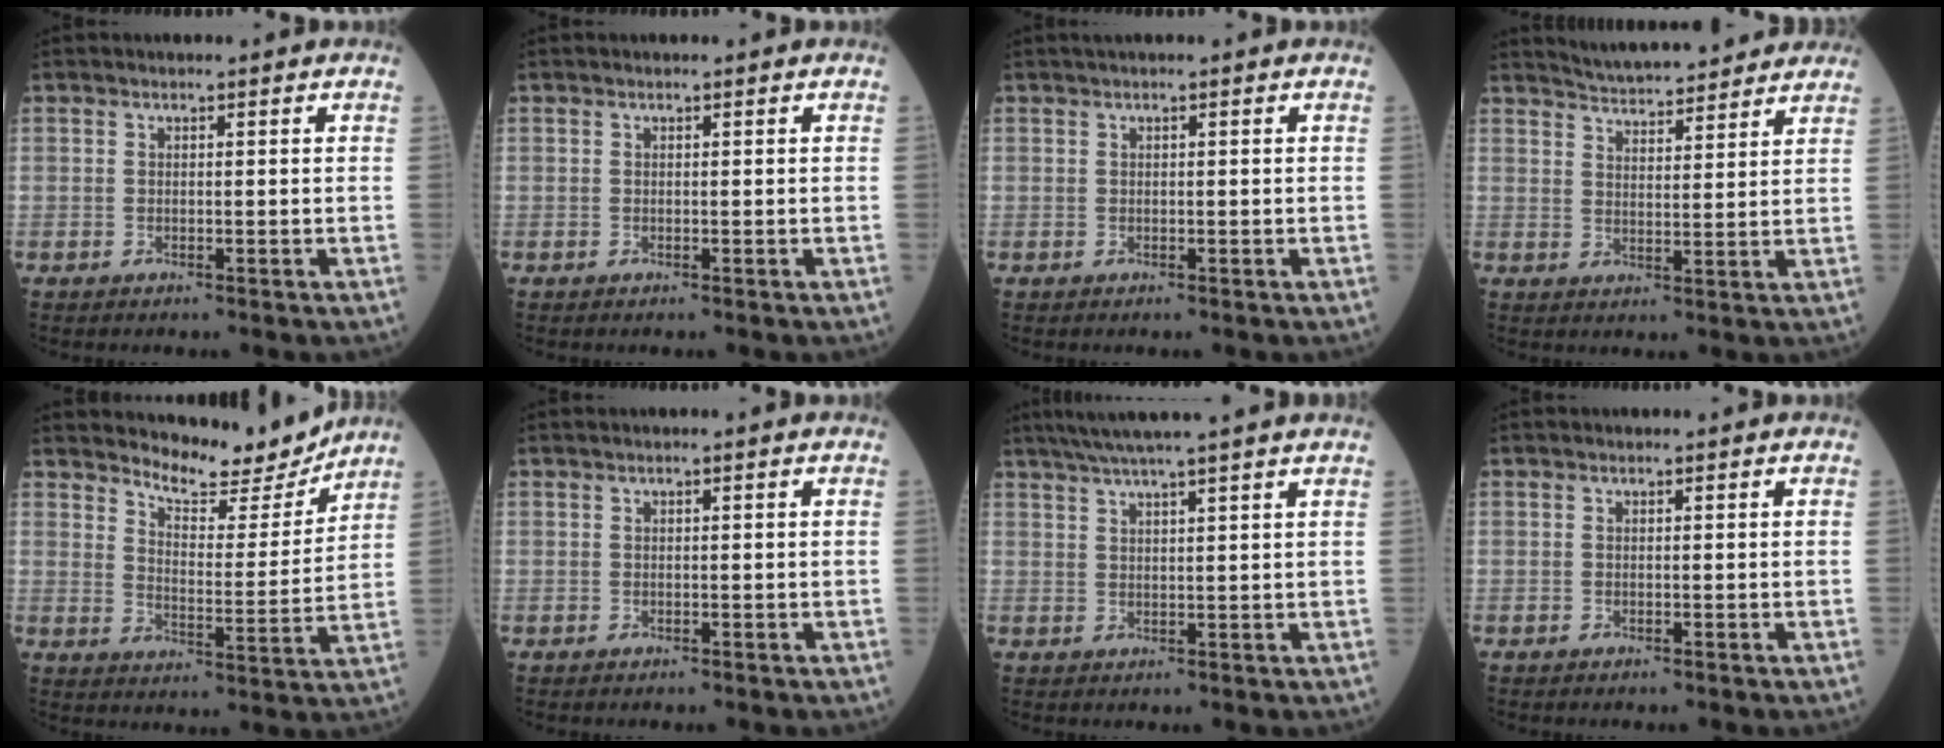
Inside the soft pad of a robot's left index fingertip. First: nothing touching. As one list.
[{"total": 0.0}, {"total": 0.7, "force": [0.5, -0.1, 0.5], "torque": [-0.012, 0.010, 0.014]}, {"total": 12.0, "force": [11.3, 1.7, 3.7], "torque": [-0.058, 0.017, 0.158]}, {"total": 10.1, "force": [9.7, 1.7, 2.4], "torque": [-0.047, -0.019, 0.147]}, {"total": 0.0}, {"total": 9.5, "force": [8.0, -1.5, 5.1], "torque": [-0.082, 0.026, 0.110]}, {"total": 0.0}]